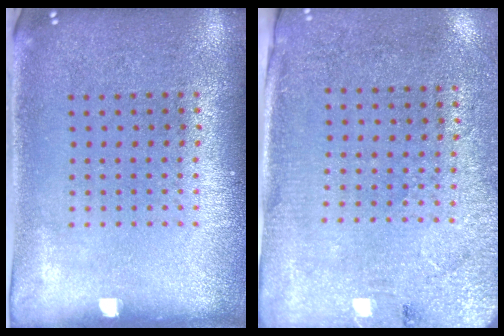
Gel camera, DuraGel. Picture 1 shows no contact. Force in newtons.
{"total": 2.7, "press": 2.3, "slide": 1.5}